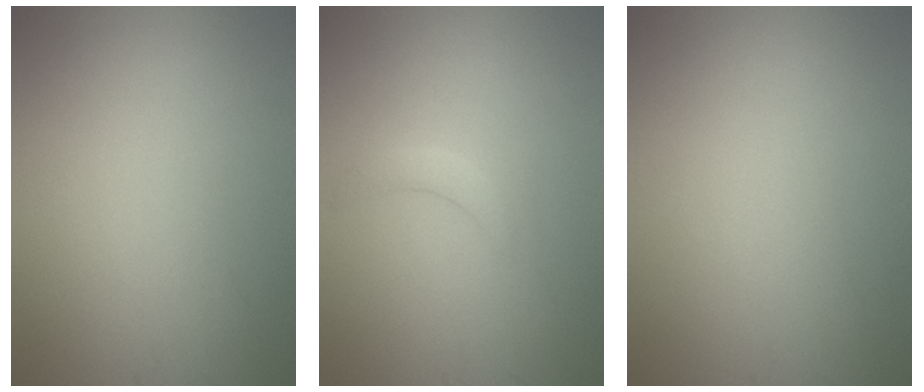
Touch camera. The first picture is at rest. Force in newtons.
{"total": 1.3, "press": 1.3, "slide": 0.2}
{"total": 0.0}